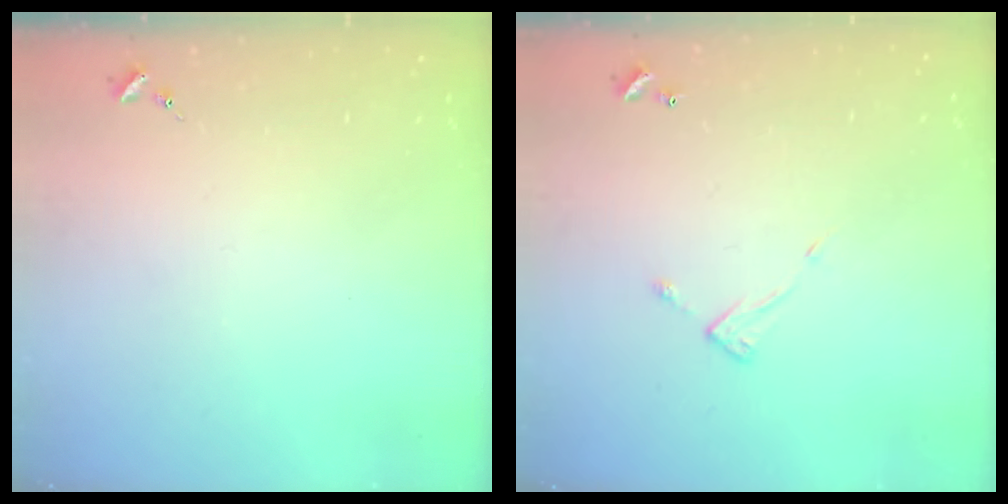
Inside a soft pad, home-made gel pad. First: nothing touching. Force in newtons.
{"total": 5.5, "press": 5.5, "slide": 0.2}